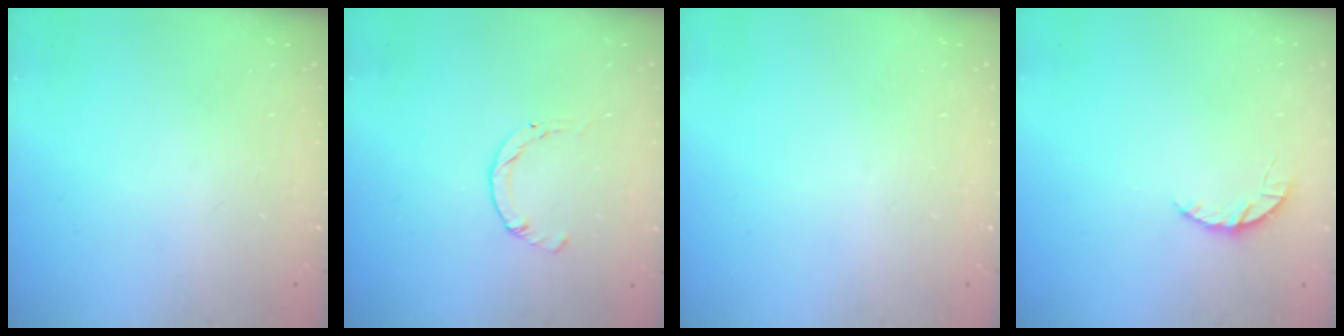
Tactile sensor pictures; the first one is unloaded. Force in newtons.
{"total": 0.0}
{"total": 0.0}
{"total": 3.6, "press": 3.5, "slide": 0.4}